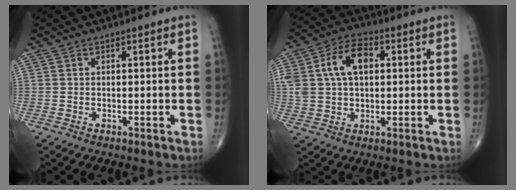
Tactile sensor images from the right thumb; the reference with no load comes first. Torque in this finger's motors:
{"motor_torque": [1.19, 1.41, 1.06, 0.28, 0.08]}